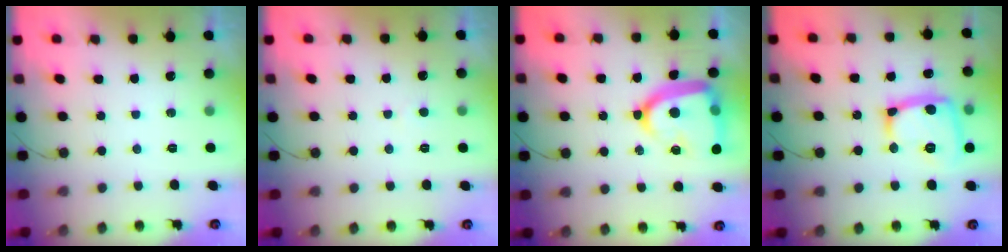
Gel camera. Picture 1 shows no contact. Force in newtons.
{"total": 2.6, "press": 2.6, "slide": 0.3}
{"total": 19.2, "press": 19.1, "slide": 1.7}
{"total": 16.1, "press": 16.1, "slide": 1.4}